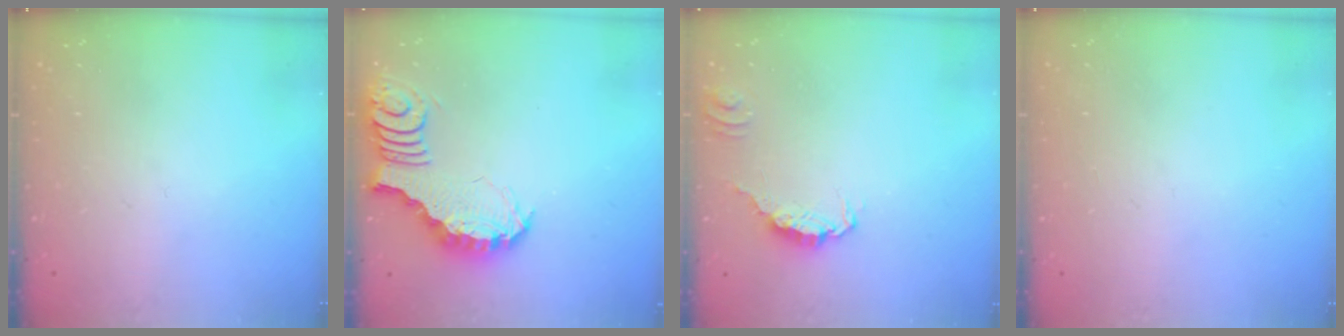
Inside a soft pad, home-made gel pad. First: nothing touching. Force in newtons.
{"total": 3.9, "press": 3.8, "slide": 0.6}
{"total": 0.5, "press": 0.5, "slide": 0.2}
{"total": 0.0}